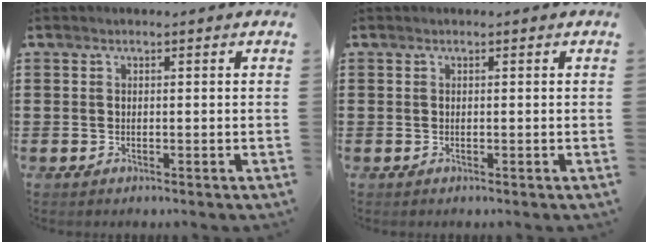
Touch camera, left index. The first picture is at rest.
{"total": 0.0}